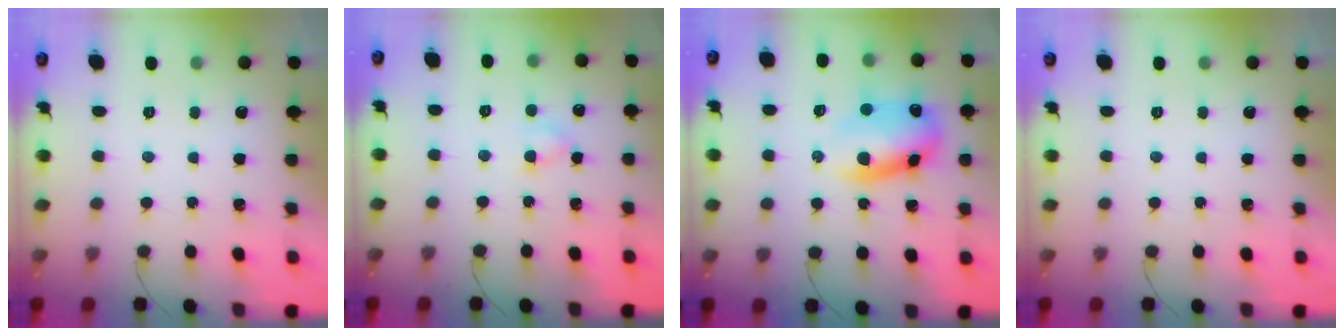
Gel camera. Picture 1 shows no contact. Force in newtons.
{"total": 3.2, "press": 2.9, "slide": 1.2}
{"total": 10.8, "press": 10.7, "slide": 1.8}
{"total": 0.0}